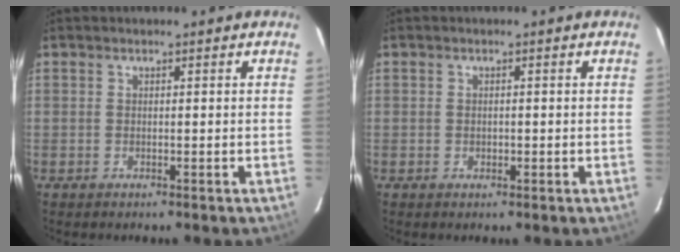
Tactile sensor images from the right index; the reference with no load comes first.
{"total": 1.0, "force": [-0.3, 0.9, 0.3], "torque": [-0.004, 0.000, -0.003]}